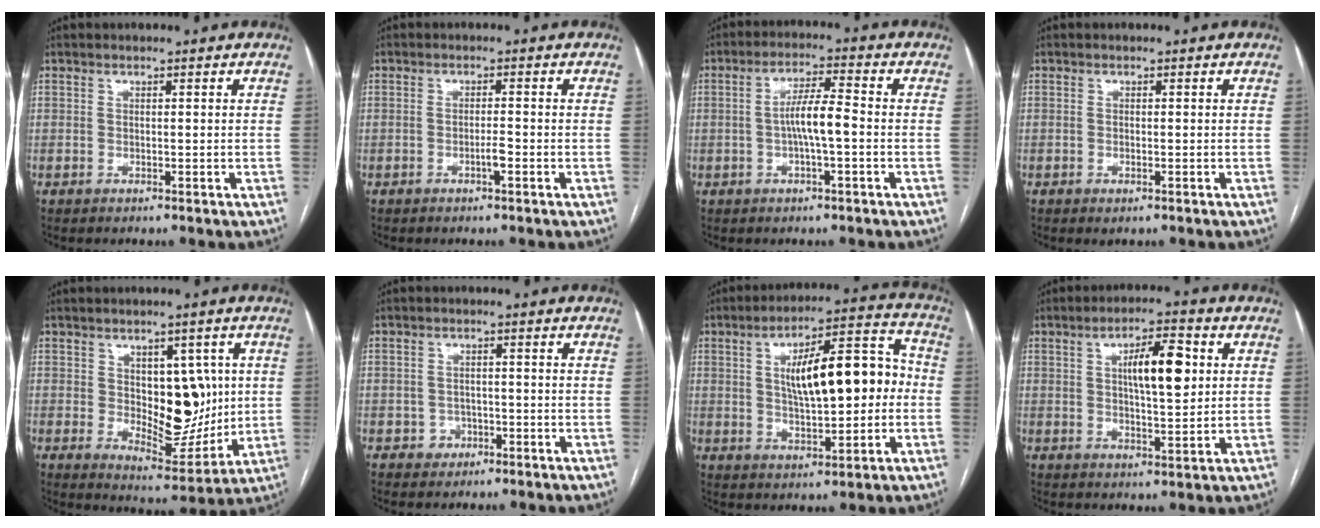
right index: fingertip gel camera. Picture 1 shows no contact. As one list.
[{"total": 1.6, "force": [-0.7, 0.1, 1.4], "torque": [-0.027, 0.000, -0.013]}, {"total": 5.9, "force": [-0.7, 0.7, 5.8], "torque": [-0.111, 0.010, -0.014]}, {"total": 0.8, "force": [-0.4, 0.3, 0.6], "torque": [-0.008, -0.003, -0.001]}, {"total": 10.9, "force": [1.3, 6.0, 9.0], "torque": [-0.122, -0.001, 0.037]}, {"total": 2.7, "force": [-1.0, 2.4, 0.4], "torque": [0.003, 0.010, -0.013]}, {"total": 15.2, "force": [1.0, 5.0, 14.3], "torque": [-0.220, 0.037, 0.020]}, {"total": 9.2, "force": [2.3, 2.6, 8.5], "torque": [-0.140, 0.011, 0.040]}]